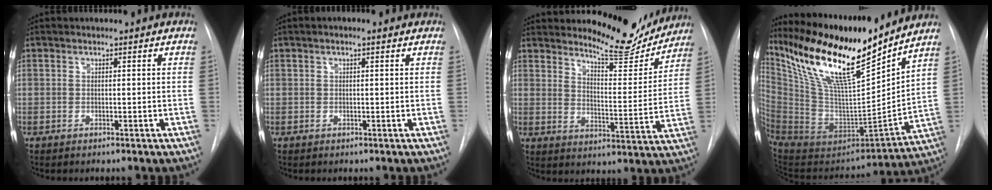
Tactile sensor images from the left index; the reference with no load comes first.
{"total": 1.7, "force": [1.0, 0.4, 1.3], "torque": [-0.027, 0.008, 0.013]}
{"total": 11.6, "force": [11.1, 2.0, 2.6], "torque": [-0.034, -0.038, 0.154]}
{"total": 24.6, "force": [19.3, 2.9, 14.9], "torque": [-0.276, -0.033, 0.348]}